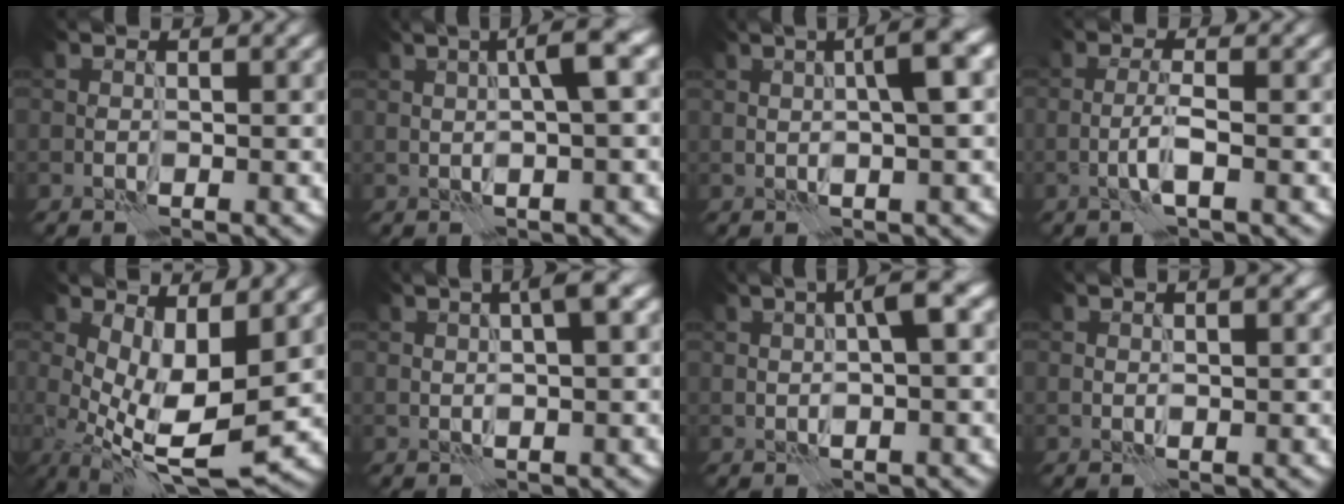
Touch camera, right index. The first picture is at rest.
{"total": 4.5, "force": [1.1, 0.6, 4.4], "torque": [-0.074, 0.018, 0.017]}
{"total": 5.1, "force": [1.2, 0.9, 4.9], "torque": [-0.074, 0.019, 0.018]}
{"total": 2.0, "force": [-0.8, 0.2, 1.8], "torque": [-0.037, 0.007, -0.019]}
{"total": 8.7, "force": [-0.2, 3.1, 8.1], "torque": [-0.151, -0.008, 0.001]}
{"total": 3.4, "force": [1.1, 0.5, 3.1], "torque": [-0.053, 0.012, 0.017]}
{"total": 3.9, "force": [0.9, 0.7, 3.8], "torque": [-0.063, 0.016, 0.013]}
{"total": 2.6, "force": [1.3, 1.1, 2.1], "torque": [-0.026, 0.004, 0.016]}